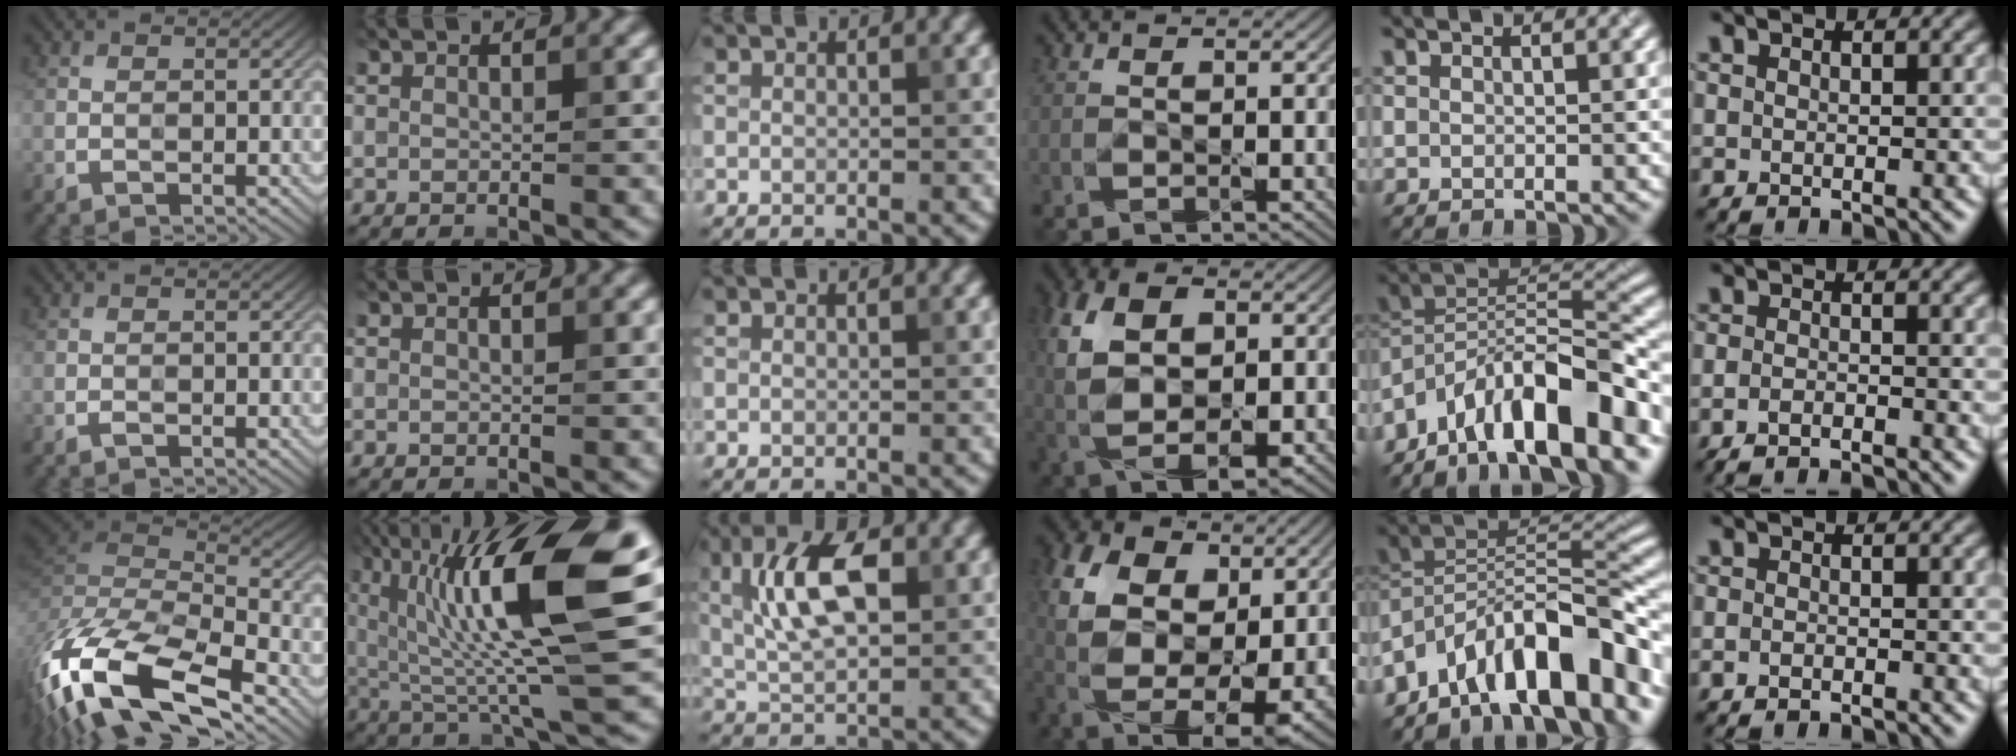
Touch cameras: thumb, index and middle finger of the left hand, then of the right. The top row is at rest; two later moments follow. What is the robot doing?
{"motion": "wipe", "object": "measuring cup"}